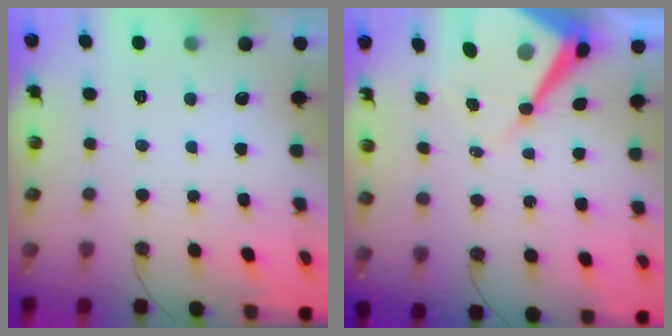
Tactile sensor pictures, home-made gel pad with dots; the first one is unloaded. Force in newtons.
{"total": 13.4, "press": 13.4, "slide": 1.2}